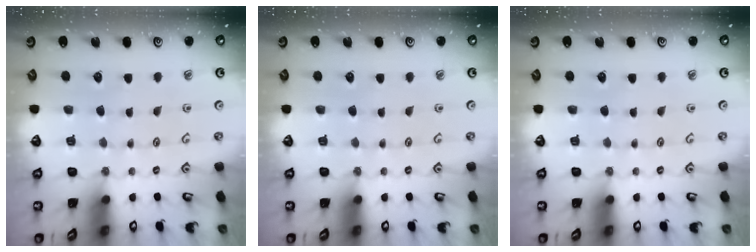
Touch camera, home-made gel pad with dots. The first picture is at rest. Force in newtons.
{"total": 0.0}
{"total": 0.0}